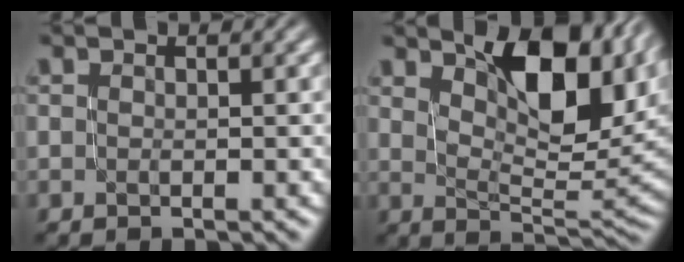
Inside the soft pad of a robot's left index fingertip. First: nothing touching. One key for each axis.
{"total": 11.0, "fx": 4.4, "fy": 4.6, "fz": 9.0, "tx": -0.131, "ty": 0.005, "tz": 0.075}